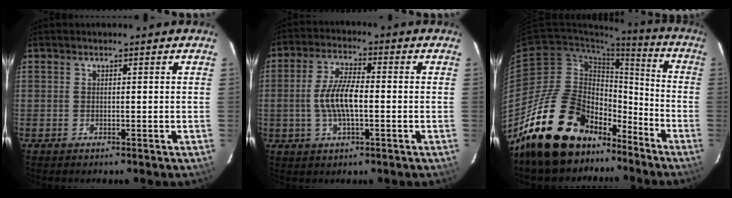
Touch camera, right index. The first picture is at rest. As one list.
[{"total": 7.9, "force": [-1.1, 2.7, 7.4], "torque": [-0.148, 0.005, -0.021]}, {"total": 23.2, "force": [-16.4, 12.1, 10.9], "torque": [-0.210, 0.016, -0.256]}]